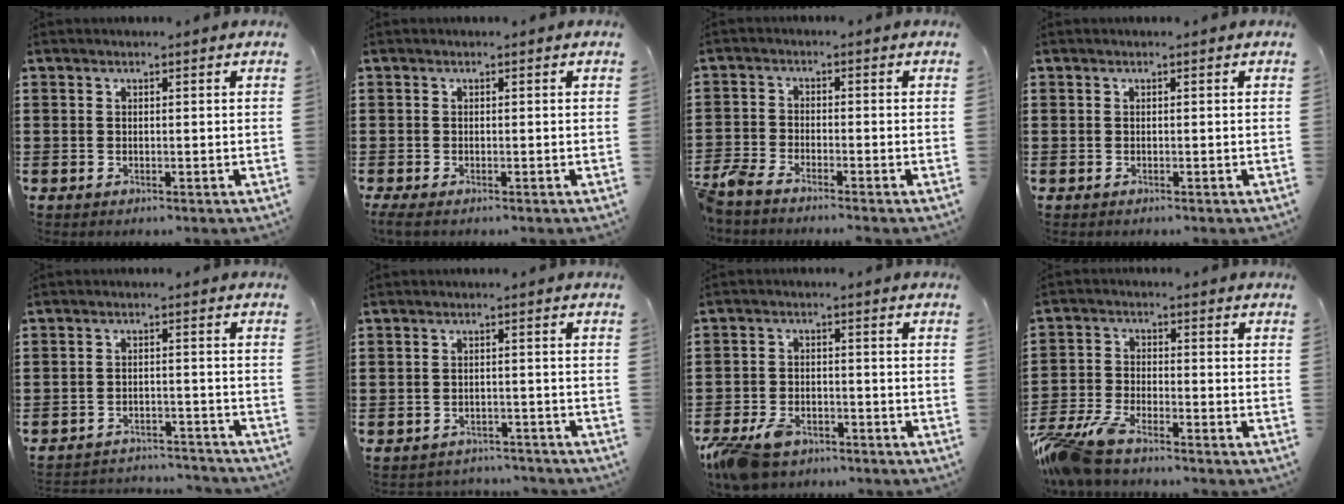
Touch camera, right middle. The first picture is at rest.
{"total": 0.6, "force": [-0.5, 0.1, 0.4], "torque": [-0.008, -0.005, -0.008]}
{"total": 3.4, "force": [-3.2, 0.4, 1.1], "torque": [-0.056, -0.010, -0.077]}
{"total": 0.0}
{"total": 3.3, "force": [-3.3, 0.3, 0.0], "torque": [-0.007, 0.002, -0.071]}
{"total": 2.2, "force": [-2.2, 0.4, -0.1], "torque": [-0.006, 0.000, -0.048]}
{"total": 5.5, "force": [-4.3, 2.3, 2.6], "torque": [-0.068, 0.001, -0.086]}
{"total": 6.5, "force": [-5.7, 1.1, 2.8], "torque": [-0.089, -0.009, -0.120]}